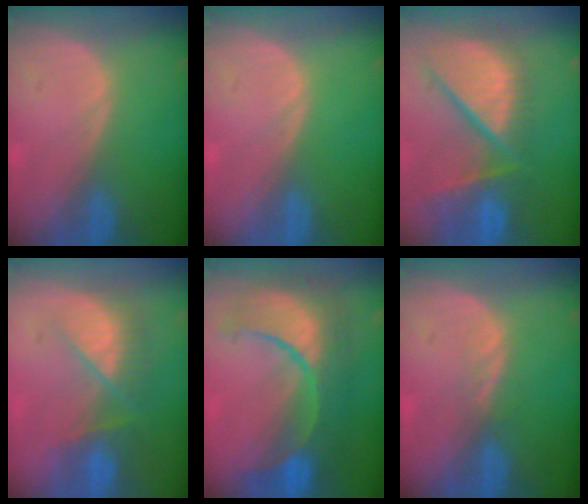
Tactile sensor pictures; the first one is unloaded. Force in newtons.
{"total": 0.0}
{"total": 12.9, "press": 10.7, "slide": 7.2}
{"total": 7.9, "press": 7.2, "slide": 3.1}
{"total": 11.9, "press": 11.8, "slide": 1.4}
{"total": 1.5, "press": 1.5, "slide": 0.2}